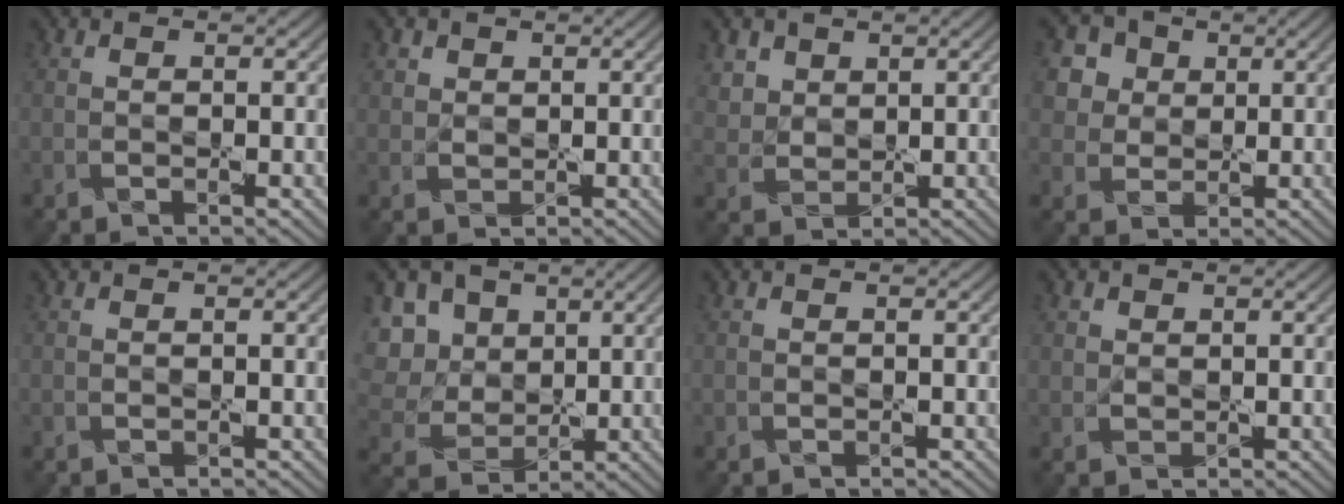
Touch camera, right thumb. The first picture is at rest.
{"total": 1.8, "force": [1.2, 1.4, -0.3], "torque": [-0.001, -0.003, 0.025]}
{"total": 3.6, "force": [2.4, 2.7, 0.5], "torque": [-0.033, -0.007, 0.059]}
{"total": 5.3, "force": [2.4, 4.6, 1.3], "torque": [-0.057, 0.001, 0.043]}
{"total": 0.0}
{"total": 8.3, "force": [3.3, 6.7, 3.5], "torque": [-0.137, 0.014, 0.068]}
{"total": 0.0}
{"total": 1.2, "force": [0.8, 0.8, -0.5], "torque": [0.008, 0.001, 0.016]}